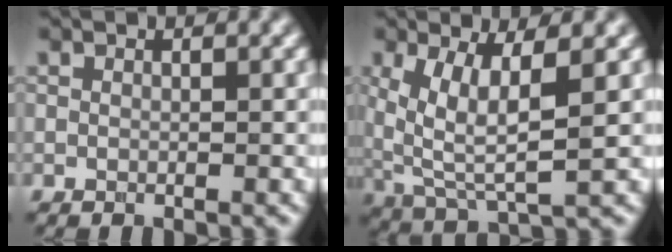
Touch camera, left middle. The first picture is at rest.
{"total": 6.5, "force": [1.5, 2.3, 5.9], "torque": [-0.128, -0.011, 0.032]}